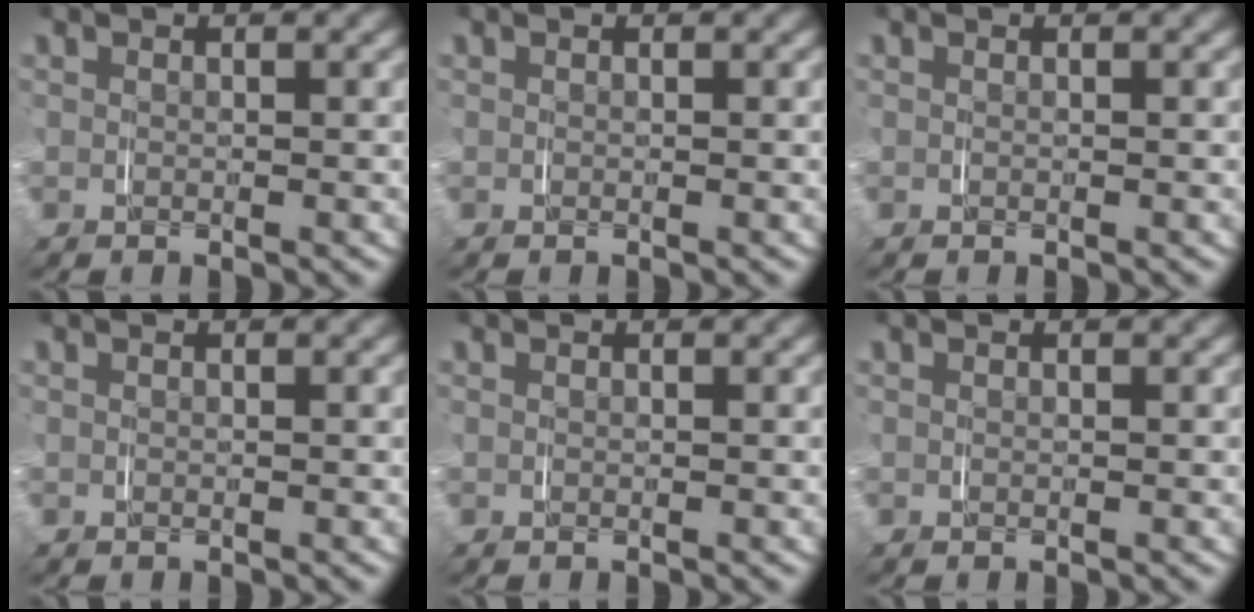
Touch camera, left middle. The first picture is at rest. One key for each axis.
{"total": 0.0}
{"total": 0.0}
{"total": 0.0}
{"total": 0.0}
{"total": 0.0}